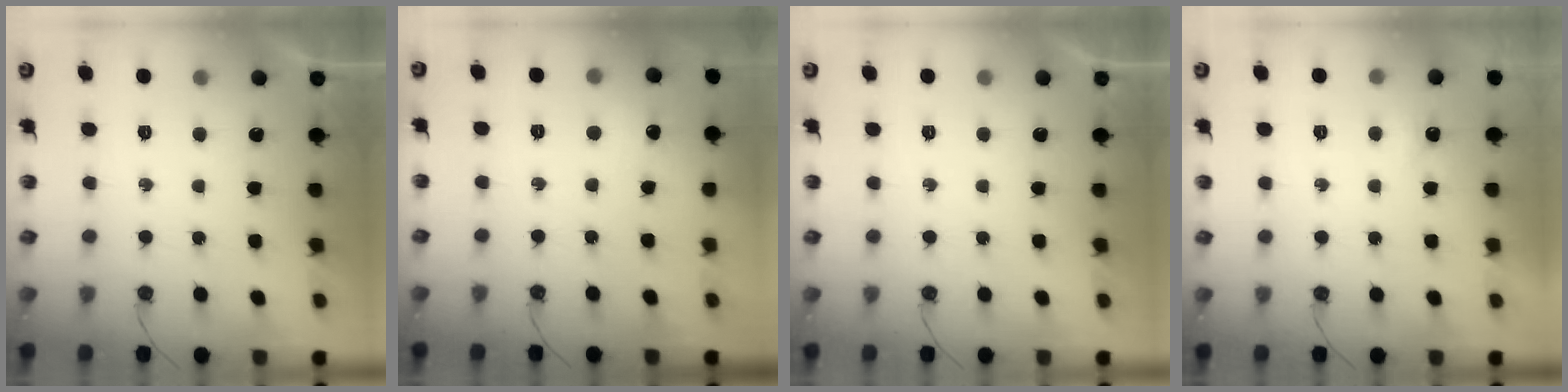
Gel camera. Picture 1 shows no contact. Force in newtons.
{"total": 5.2, "press": 5.2, "slide": 0.6}
{"total": 0.0}
{"total": 3.2, "press": 3.2, "slide": 0.5}